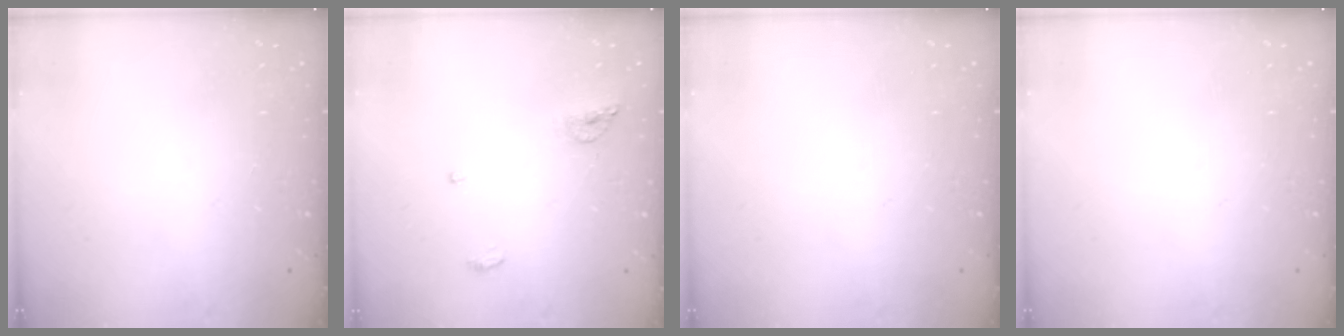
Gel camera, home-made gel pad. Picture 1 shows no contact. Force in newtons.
{"total": 5.9, "press": 5.6, "slide": 1.7}
{"total": 0.0}
{"total": 0.0}